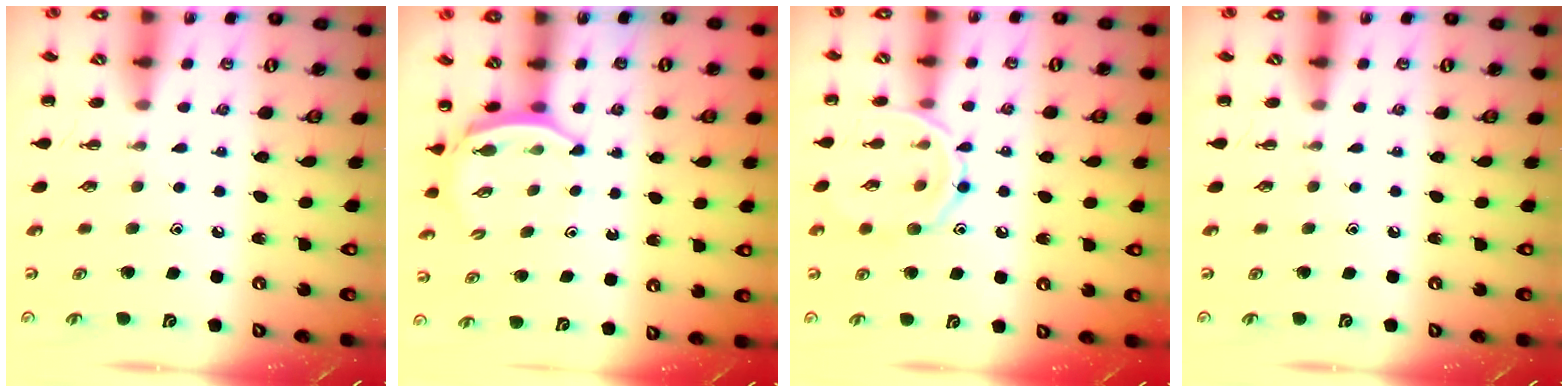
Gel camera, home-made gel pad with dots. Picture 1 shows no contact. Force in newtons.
{"total": 4.3, "press": 4.3, "slide": 0.2}
{"total": 11.3, "press": 11.3, "slide": 0.6}
{"total": 0.0}